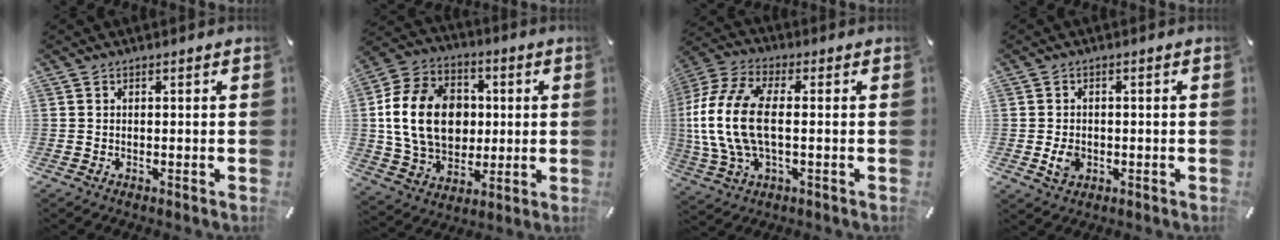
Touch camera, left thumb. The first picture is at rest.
{"total": 18.8, "force": [1.1, 14.8, 11.5], "torque": [-0.239, 0.010, 0.020]}
{"total": 15.6, "force": [-0.2, 8.1, 13.3], "torque": [-0.296, -0.009, -0.005]}
{"total": 3.5, "force": [-0.7, 2.8, 2.0], "torque": [-0.033, 0.000, -0.015]}